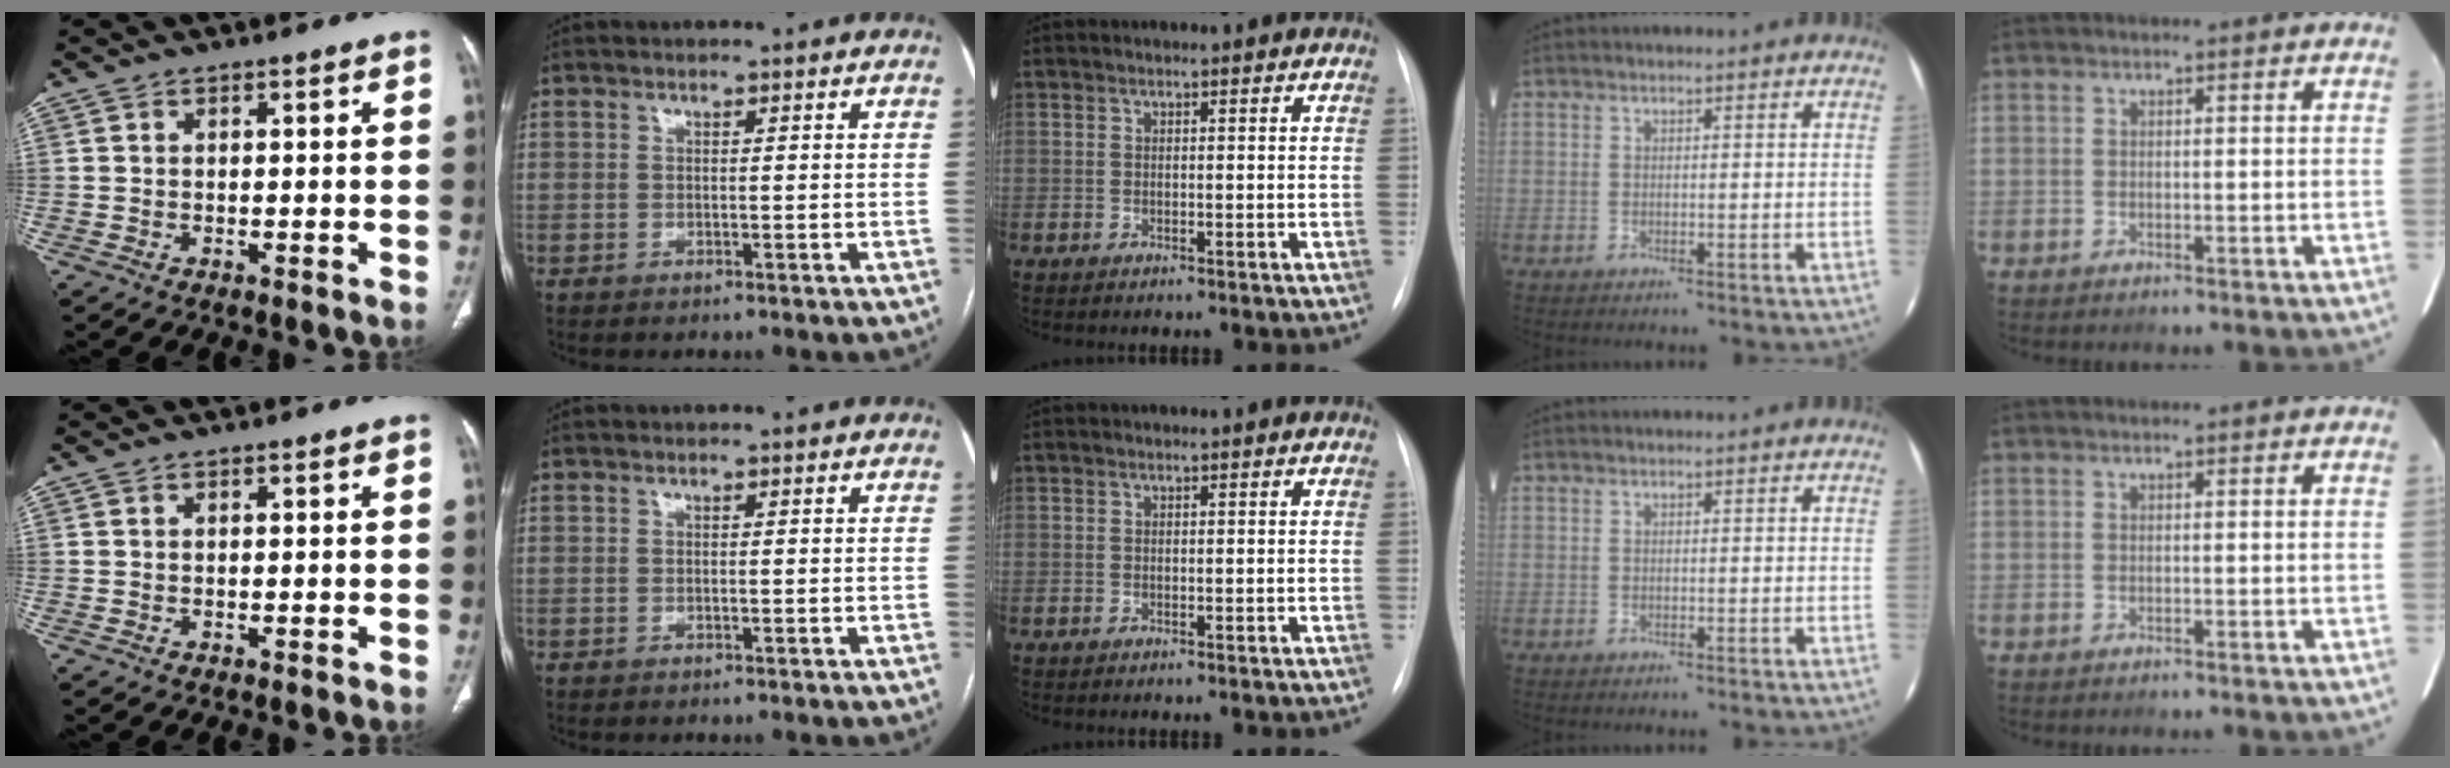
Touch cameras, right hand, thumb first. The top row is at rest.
{}